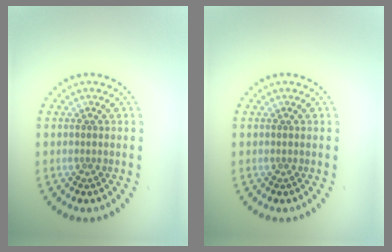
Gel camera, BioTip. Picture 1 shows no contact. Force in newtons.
{"total": 0.0}